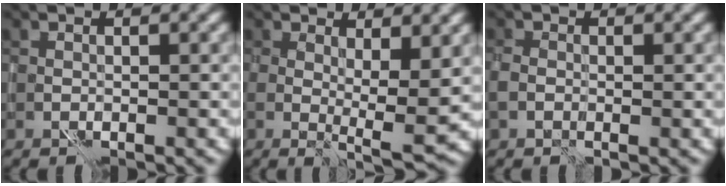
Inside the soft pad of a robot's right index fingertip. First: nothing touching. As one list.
[{"total": 5.4, "force": [1.2, 1.7, 5.0], "torque": [-0.081, -0.011, 0.023]}, {"total": 1.8, "force": [-0.4, 1.3, 1.1], "torque": [-0.023, 0.000, -0.010]}]